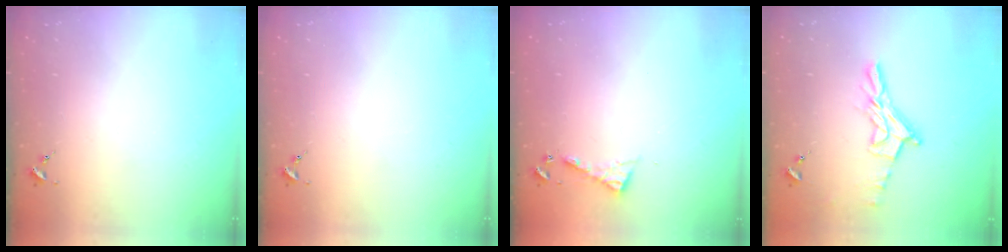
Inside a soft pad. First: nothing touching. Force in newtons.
{"total": 0.0}
{"total": 5.8, "press": 5.8, "slide": 0.5}
{"total": 12.0, "press": 12.0, "slide": 1.0}